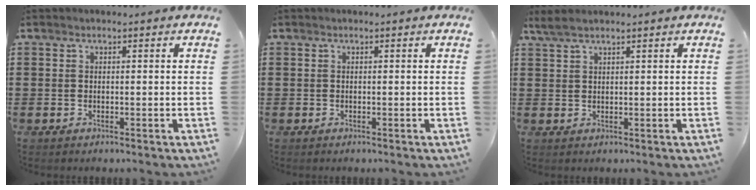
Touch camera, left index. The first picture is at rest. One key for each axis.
{"total": 0.0}
{"total": 2.0, "fx": 1.6, "fy": 0.2, "fz": 1.2, "tx": -0.026, "ty": 0.002, "tz": 0.030}